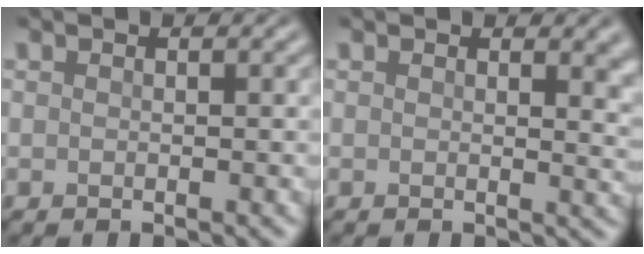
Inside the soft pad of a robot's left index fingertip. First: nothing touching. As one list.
[{"total": 2.8, "force": [1.1, 1.1, 2.3], "torque": [-0.016, -0.002, 0.014]}]